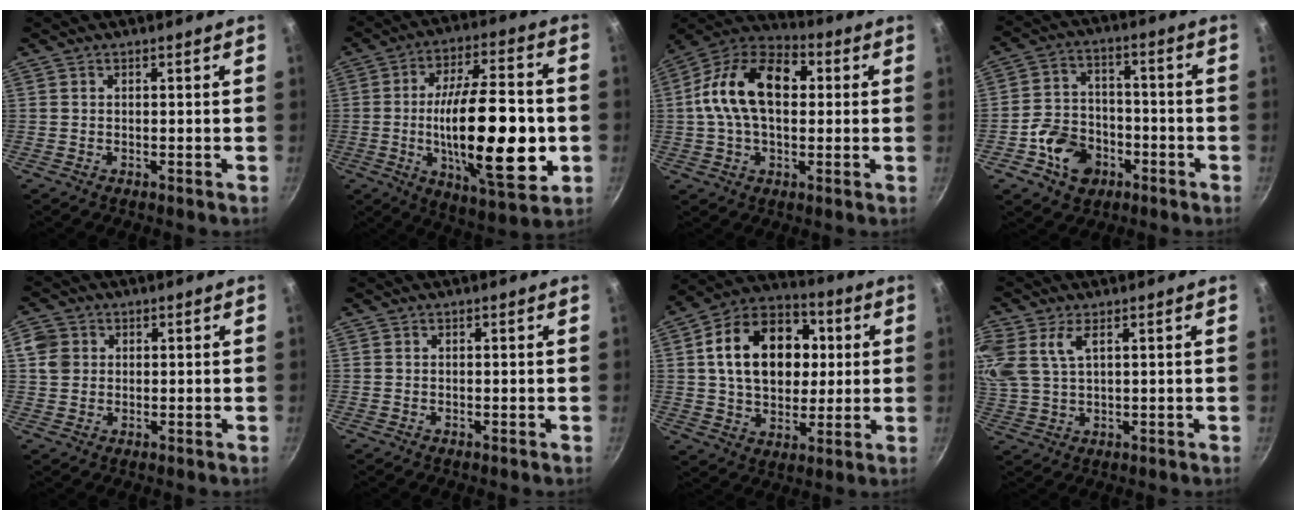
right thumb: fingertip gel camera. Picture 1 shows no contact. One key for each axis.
{"total": 25.1, "fx": -3.4, "fy": 9.1, "fz": 23.1, "tx": -0.359, "ty": 0.009, "tz": -0.049}
{"total": 18.1, "fx": 2.2, "fy": 11.3, "fz": 13.9, "tx": -0.219, "ty": 0.033, "tz": 0.016}
{"total": 11.3, "fx": -4.8, "fy": 8.7, "fz": 5.4, "tx": -0.073, "ty": 0.044, "tz": -0.085}
{"total": 4.6, "fx": 1.0, "fy": 4.1, "fz": 1.9, "tx": -0.018, "ty": 0.004, "tz": 0.015}
{"total": 0.0}
{"total": 20.8, "fx": 3.5, "fy": 14.8, "fz": 14.2, "tx": -0.198, "ty": 0.021, "tz": 0.049}
{"total": 10.3, "fx": 4.6, "fy": 5.8, "fz": 7.1, "tx": -0.157, "ty": 0.005, "tz": 0.096}